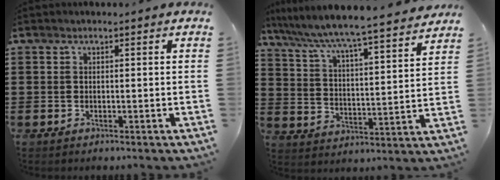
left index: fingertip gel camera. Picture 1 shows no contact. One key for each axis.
{"total": 5.6, "fx": 5.2, "fy": -0.7, "fz": 2.1, "tx": -0.065, "ty": -0.045, "tz": 0.079}